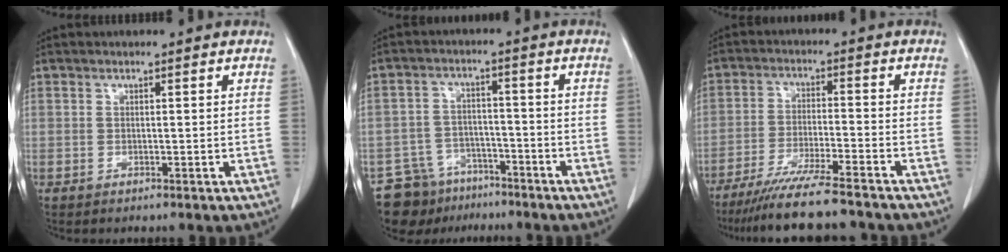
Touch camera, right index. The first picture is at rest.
{"total": 8.5, "force": [-6.6, 5.3, 0.5], "torque": [-0.005, 0.027, -0.106]}
{"total": 12.2, "force": [-10.4, 0.1, 6.3], "torque": [-0.097, -0.033, -0.169]}